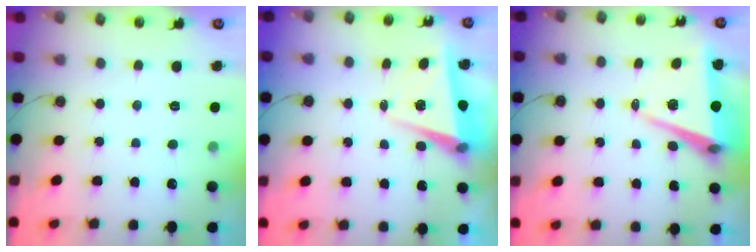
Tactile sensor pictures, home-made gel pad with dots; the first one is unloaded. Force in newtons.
{"total": 5.2, "press": 4.6, "slide": 2.3}
{"total": 8.3, "press": 7.3, "slide": 4.1}